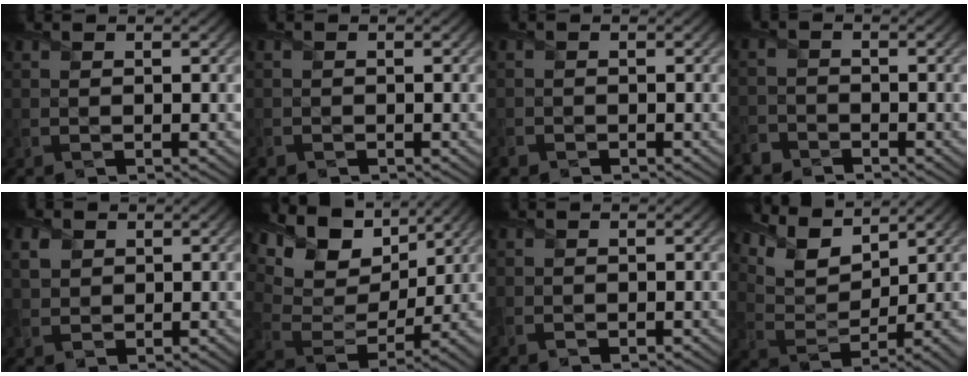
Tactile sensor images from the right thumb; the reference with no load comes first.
{"total": 0.7, "force": [-0.6, 0.4, -0.1], "torque": [0.002, -0.007, -0.013]}
{"total": 1.0, "force": [-0.8, 0.5, 0.0], "torque": [0.000, -0.006, -0.019]}
{"total": 2.6, "force": [-2.3, 1.1, 0.3], "torque": [-0.006, -0.003, -0.057]}
{"total": 3.6, "force": [1.6, 2.6, 2.0], "torque": [-0.055, 0.002, 0.034]}
{"total": 12.6, "force": [8.2, 6.0, 7.4], "torque": [-0.172, 0.009, 0.142]}
{"total": 1.1, "force": [0.3, 0.8, 0.6], "torque": [-0.016, -0.001, 0.009]}
{"total": 9.8, "force": [6.8, 3.3, 6.2], "torque": [-0.140, 0.013, 0.136]}